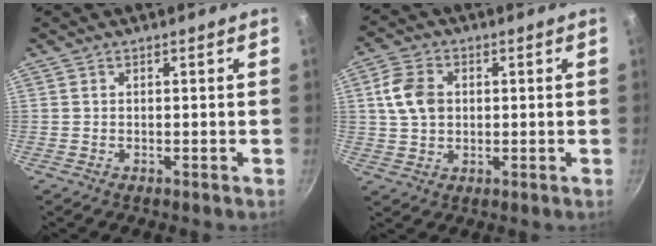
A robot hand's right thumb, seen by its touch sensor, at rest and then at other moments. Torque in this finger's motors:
{"motor_torque": [-0.79, 0.55, 0.76, 0.05, 0.11]}